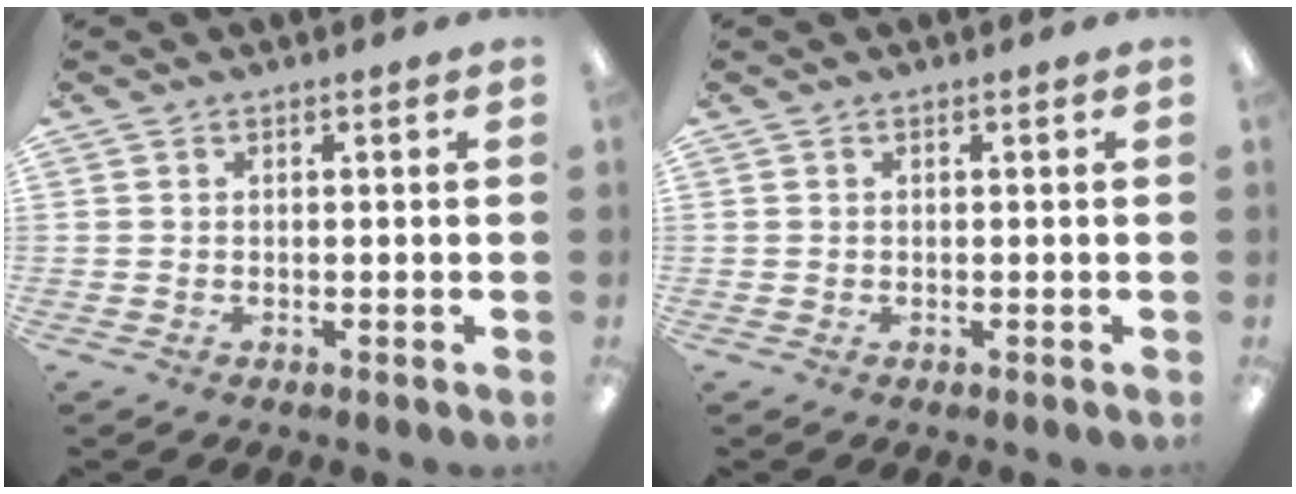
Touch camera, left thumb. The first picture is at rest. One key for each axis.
{"total": 0.0}